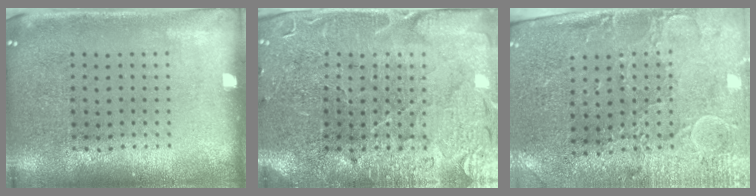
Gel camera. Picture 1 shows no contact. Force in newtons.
{"total": 3.5, "press": 3.4, "slide": 0.9}
{"total": 3.0, "press": 2.6, "slide": 1.5}